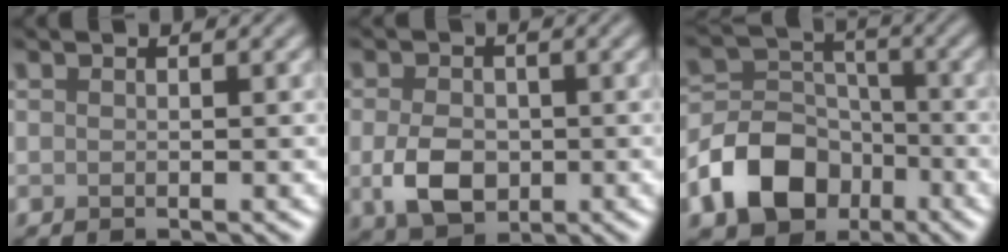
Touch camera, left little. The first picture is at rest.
{"total": 4.6, "force": [-0.8, 3.2, 3.1], "torque": [-0.064, -0.009, -0.019]}
{"total": 8.0, "force": [-3.9, 5.8, 3.9], "torque": [-0.070, -0.004, -0.082]}